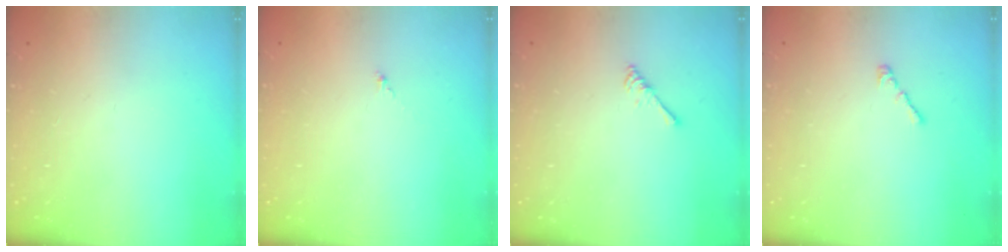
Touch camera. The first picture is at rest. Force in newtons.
{"total": 0.0}
{"total": 2.7, "press": 2.6, "slide": 0.5}
{"total": 2.2, "press": 2.1, "slide": 0.6}